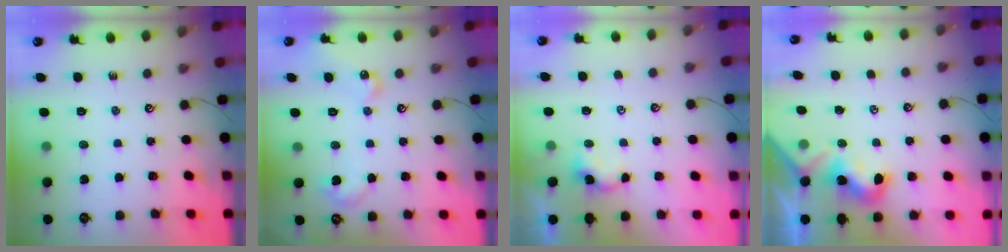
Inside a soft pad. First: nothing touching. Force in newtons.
{"total": 7.5, "press": 7.5, "slide": 0.3}
{"total": 2.8, "press": 2.8, "slide": 0.0}
{"total": 1.9, "press": 1.8, "slide": 0.3}